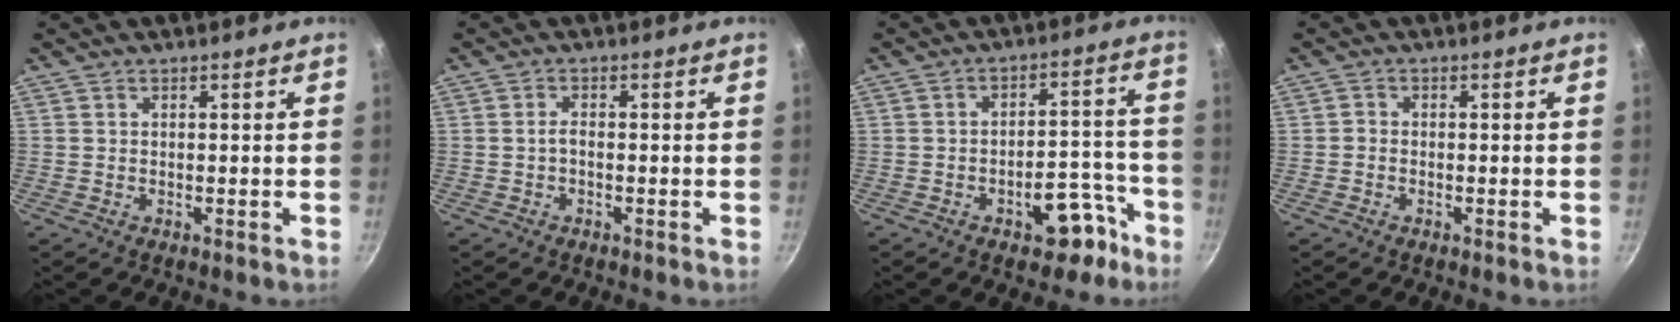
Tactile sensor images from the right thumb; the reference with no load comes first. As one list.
[{"total": 1.4, "force": [-0.6, 0.5, 1.1], "torque": [-0.020, 0.011, -0.014]}, {"total": 9.8, "force": [-5.5, 5.1, 6.3], "torque": [-0.034, 0.061, -0.063]}, {"total": 1.0, "force": [-0.8, 0.5, 0.4], "torque": [-0.014, 0.008, -0.020]}]